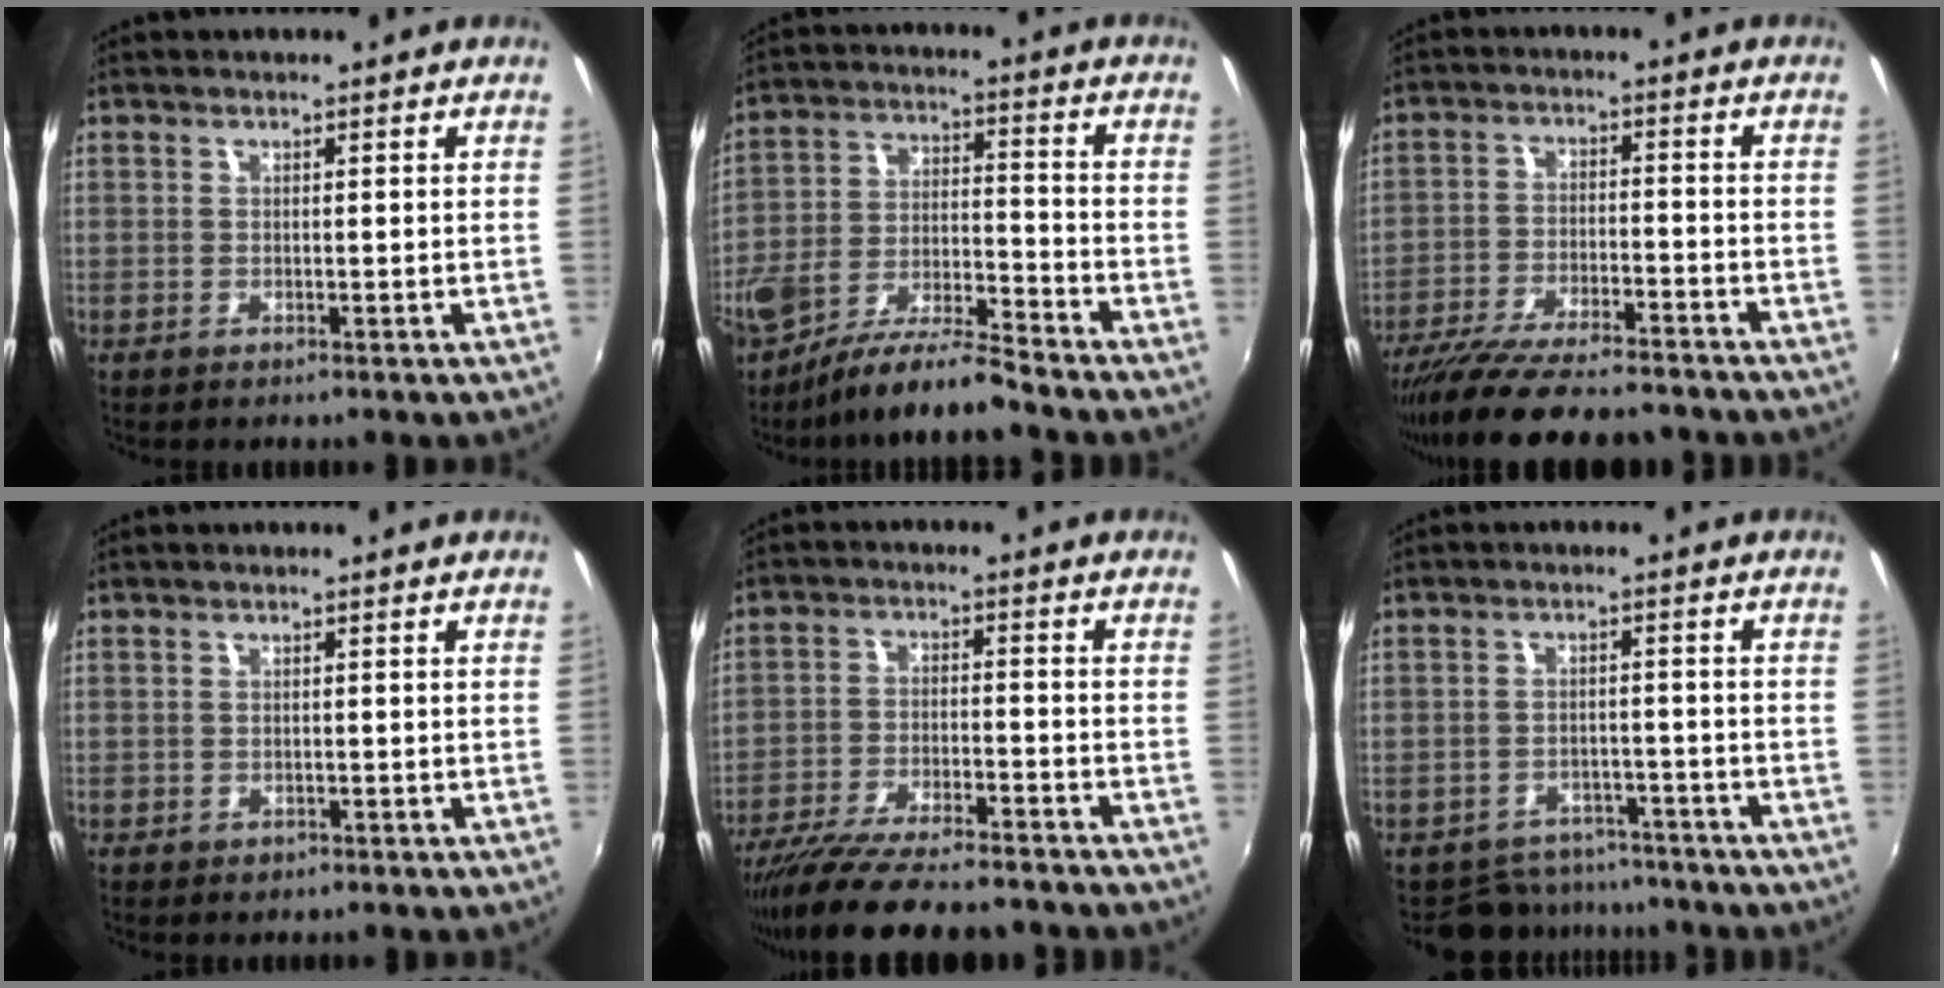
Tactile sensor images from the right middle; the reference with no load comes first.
{"total": 10.5, "force": [-8.3, 1.7, 6.2], "torque": [-0.118, -0.004, -0.152]}
{"total": 18.1, "force": [-15.5, 3.5, 8.5], "torque": [-0.170, -0.037, -0.244]}
{"total": 1.0, "force": [-0.5, 0.8, 0.2], "torque": [-0.005, -0.003, -0.007]}
{"total": 17.1, "force": [-14.7, 3.1, 8.1], "torque": [-0.163, -0.036, -0.234]}
{"total": 7.8, "force": [-6.8, 3.8, 0.7], "torque": [-0.024, 0.012, -0.090]}